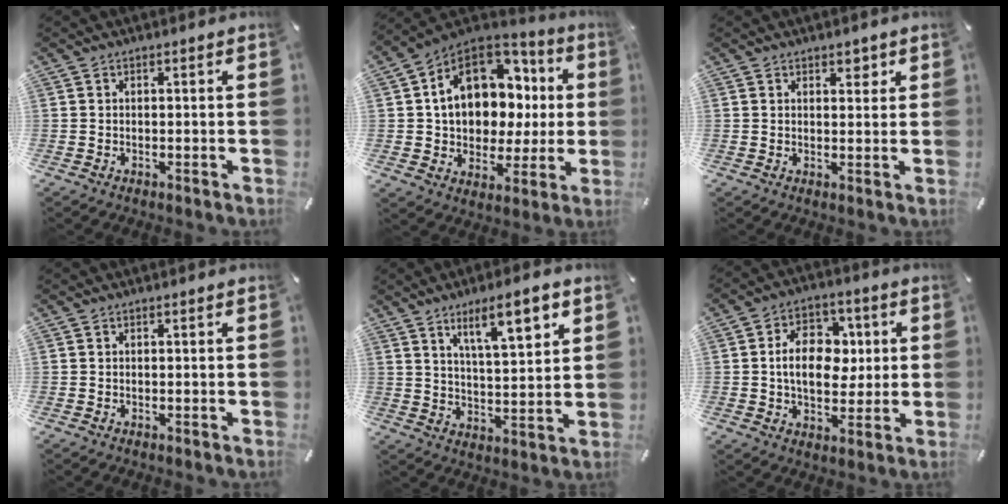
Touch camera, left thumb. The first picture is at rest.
{"total": 17.3, "force": [4.7, 12.6, 10.8], "torque": [-0.182, -0.020, 0.087]}
{"total": 2.3, "force": [1.6, 1.5, 0.8], "torque": [0.005, -0.009, 0.023]}
{"total": 0.0}
{"total": 11.5, "force": [6.9, 3.5, 8.4], "torque": [-0.123, -0.033, 0.112]}
{"total": 12.1, "force": [1.1, 8.7, 8.3], "torque": [-0.130, 0.012, 0.019]}